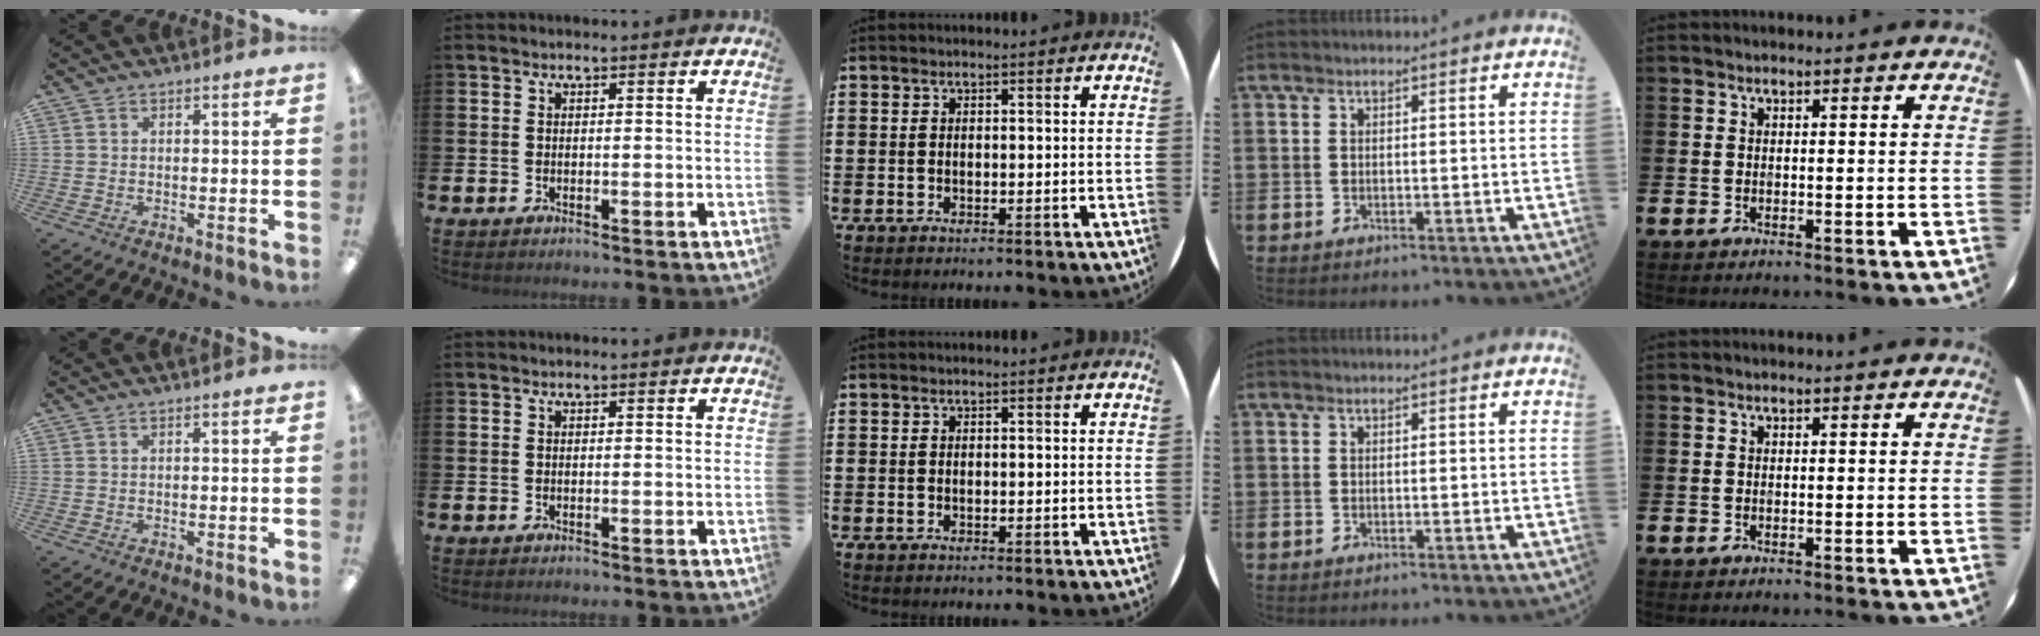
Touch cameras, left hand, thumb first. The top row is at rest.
{}